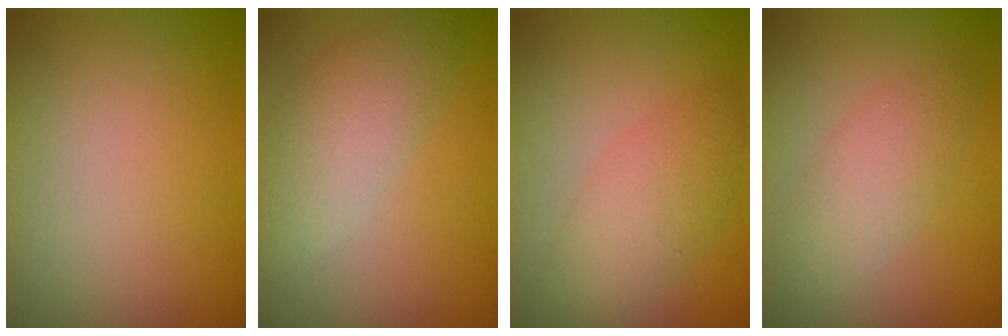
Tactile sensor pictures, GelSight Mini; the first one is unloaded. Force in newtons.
{"total": 5.0, "press": 5.0, "slide": 0.4}
{"total": 4.0, "press": 4.0, "slide": 0.1}
{"total": 3.2, "press": 3.2, "slide": 0.1}